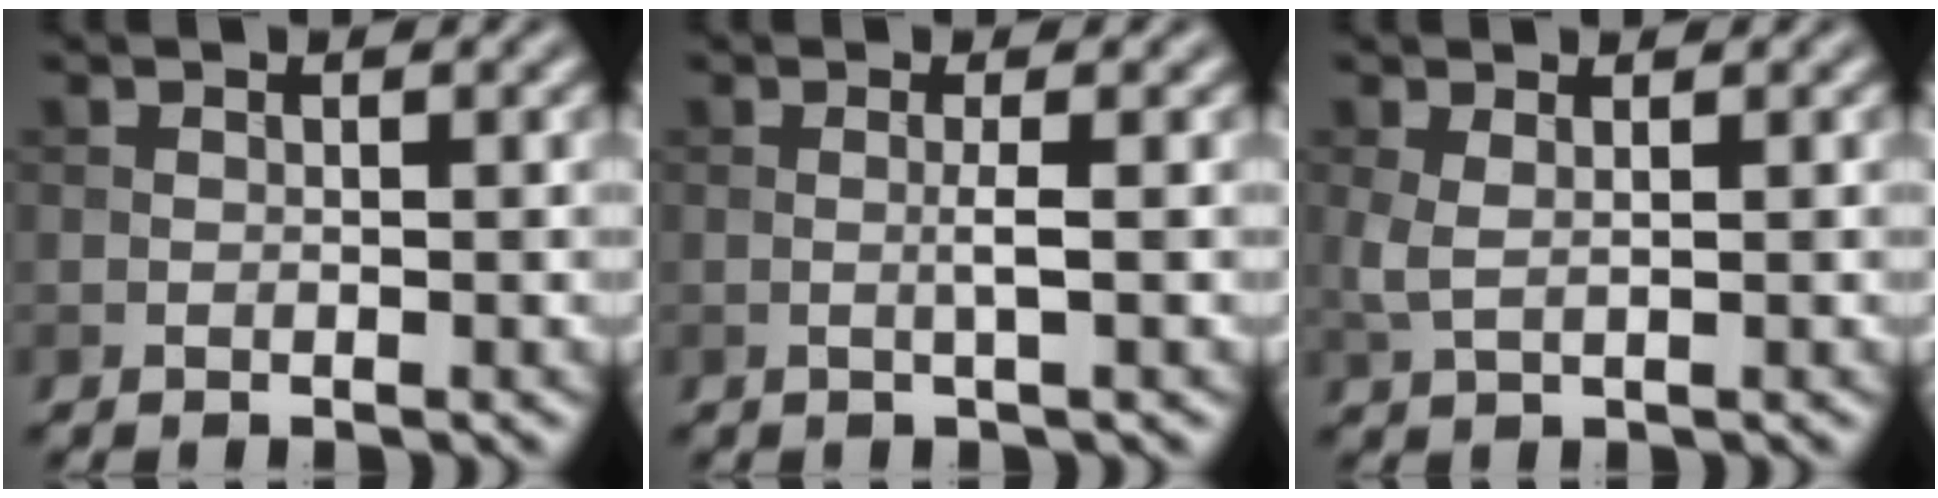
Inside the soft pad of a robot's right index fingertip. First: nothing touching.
{"total": 1.3, "force": [0.0, 0.1, 1.3], "torque": [-0.026, 0.001, -0.004]}
{"total": 1.5, "force": [0.6, 0.5, 1.3], "torque": [-0.035, 0.001, 0.012]}